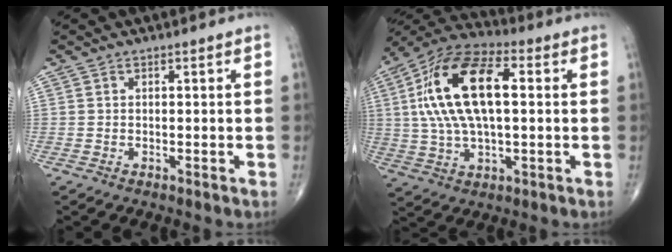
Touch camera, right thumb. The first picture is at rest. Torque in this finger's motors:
{"motor_torque": [0.59, 4.42, 2.15, 0.61, 0.67]}